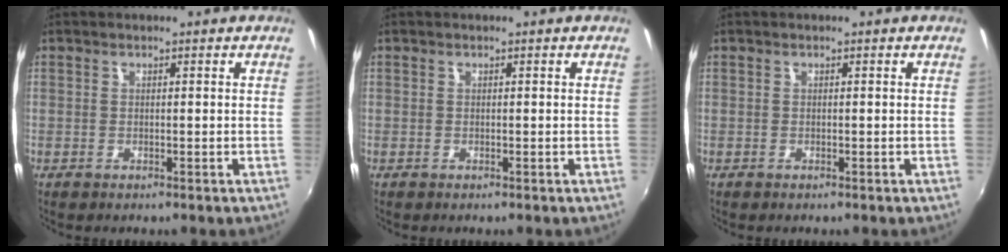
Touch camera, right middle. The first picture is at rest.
{"total": 0.0}
{"total": 0.0}